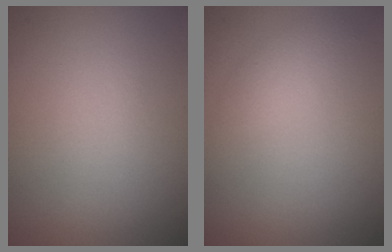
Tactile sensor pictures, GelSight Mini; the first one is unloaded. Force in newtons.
{"total": 1.4, "press": 1.4, "slide": 0.1}